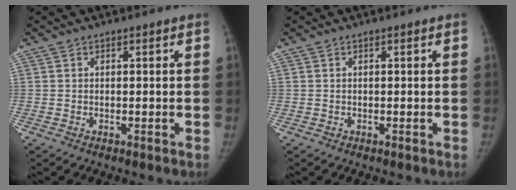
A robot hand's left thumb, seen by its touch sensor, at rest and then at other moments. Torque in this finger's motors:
{"motor_torque": [0.05, 0.00, 0.06, -0.07, 0.01]}